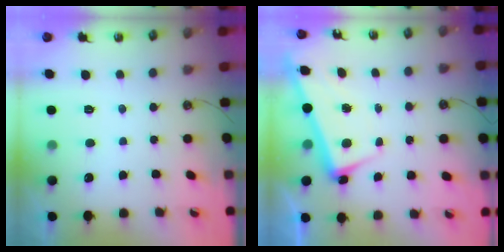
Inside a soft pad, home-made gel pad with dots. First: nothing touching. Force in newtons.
{"total": 2.6, "press": 2.3, "slide": 1.2}